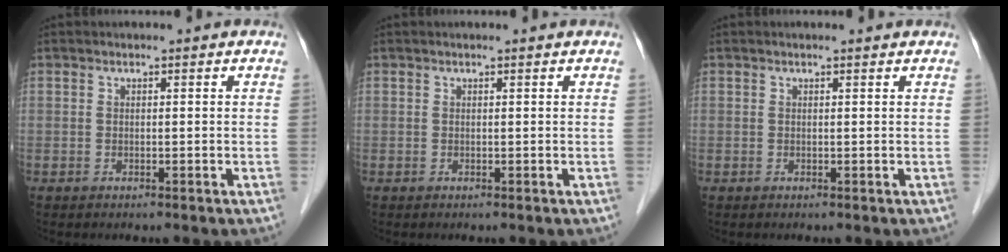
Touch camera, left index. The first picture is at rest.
{"total": 0.7, "force": [0.7, 0.0, 0.2], "torque": [-0.009, 0.005, 0.009]}
{"total": 1.2, "force": [1.2, 0.2, 0.3], "torque": [-0.014, 0.009, 0.012]}